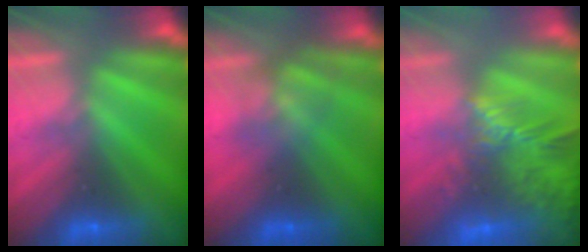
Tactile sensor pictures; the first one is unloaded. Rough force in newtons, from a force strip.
{"total": 1.9}
{"total": 6.9}